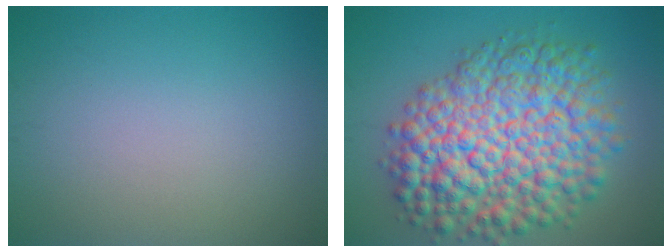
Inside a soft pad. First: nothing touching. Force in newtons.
{"total": 12.3, "press": 12.3, "slide": 0.3}